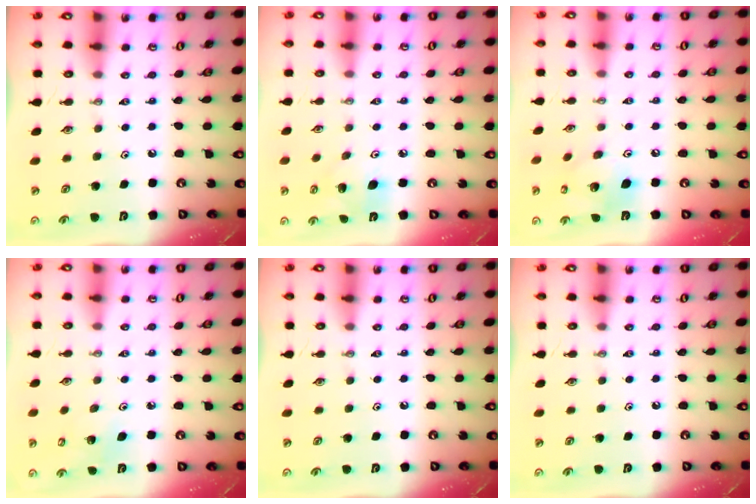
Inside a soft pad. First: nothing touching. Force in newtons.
{"total": 9.0, "press": 8.8, "slide": 1.4}
{"total": 14.8, "press": 14.5, "slide": 3.0}
{"total": 5.3, "press": 4.9, "slide": 1.8}
{"total": 0.0}
{"total": 0.0}